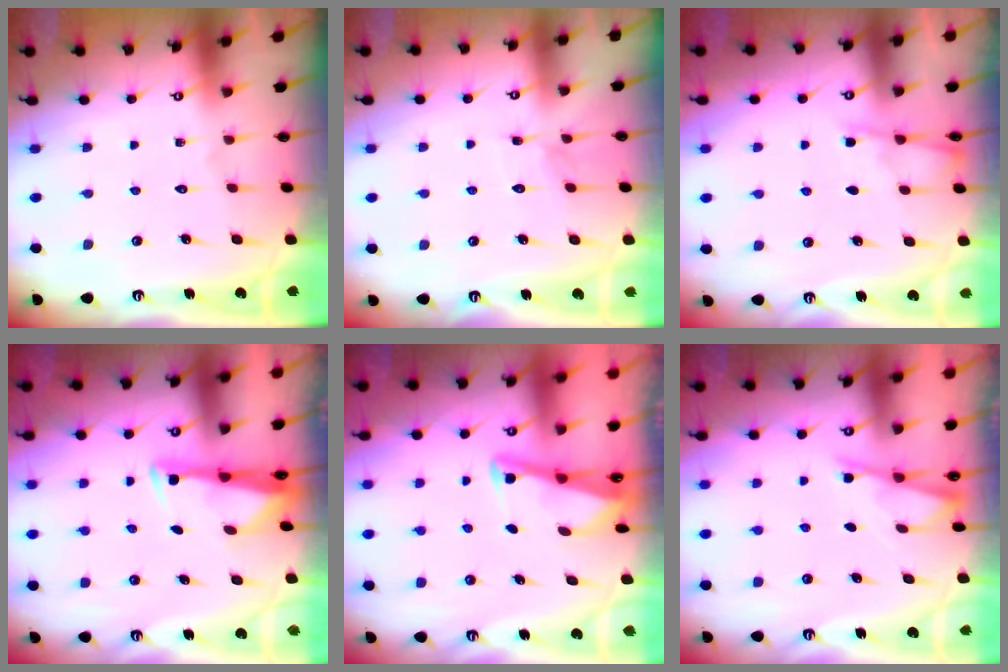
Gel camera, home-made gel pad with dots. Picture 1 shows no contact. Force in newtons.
{"total": 5.4, "press": 5.4, "slide": 0.5}
{"total": 3.3, "press": 3.3, "slide": 0.4}
{"total": 3.2, "press": 3.1, "slide": 0.9}
{"total": 2.8, "press": 2.7, "slide": 0.4}
{"total": 2.4, "press": 2.4, "slide": 0.4}